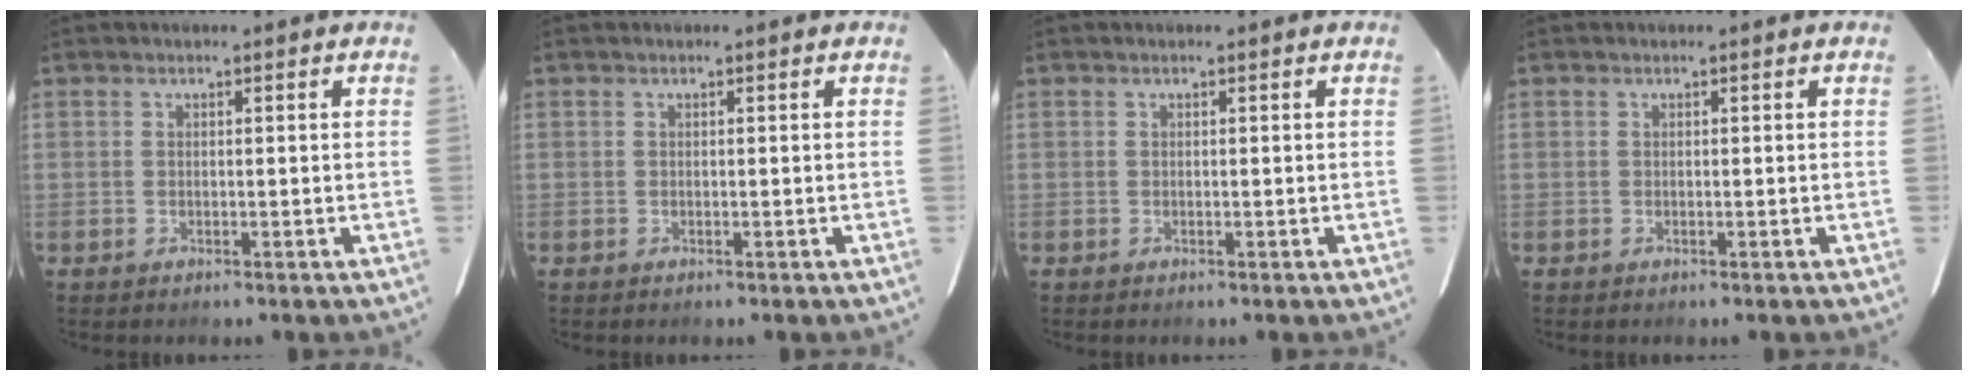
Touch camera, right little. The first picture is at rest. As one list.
[{"total": 0.0}, {"total": 0.0}, {"total": 0.0}]